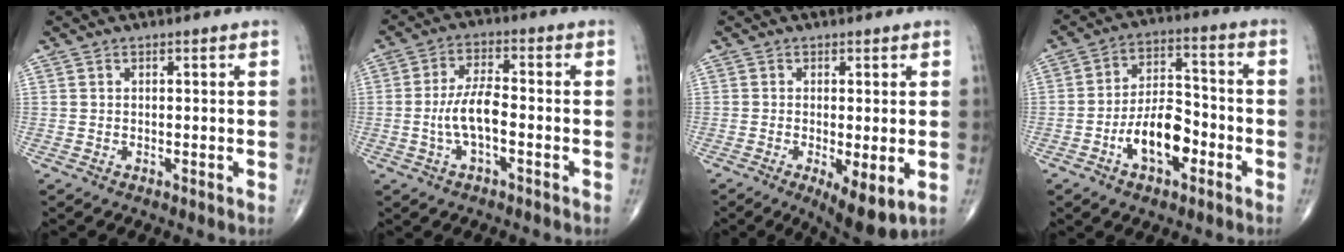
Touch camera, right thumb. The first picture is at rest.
{"total": 7.5, "force": [-1.8, 2.8, 6.8], "torque": [-0.140, 0.022, -0.036]}
{"total": 7.7, "force": [-2.2, 2.5, 7.0], "torque": [-0.110, -0.023, -0.030]}
{"total": 11.2, "force": [-4.3, 5.8, 8.5], "torque": [-0.130, 0.037, -0.077]}